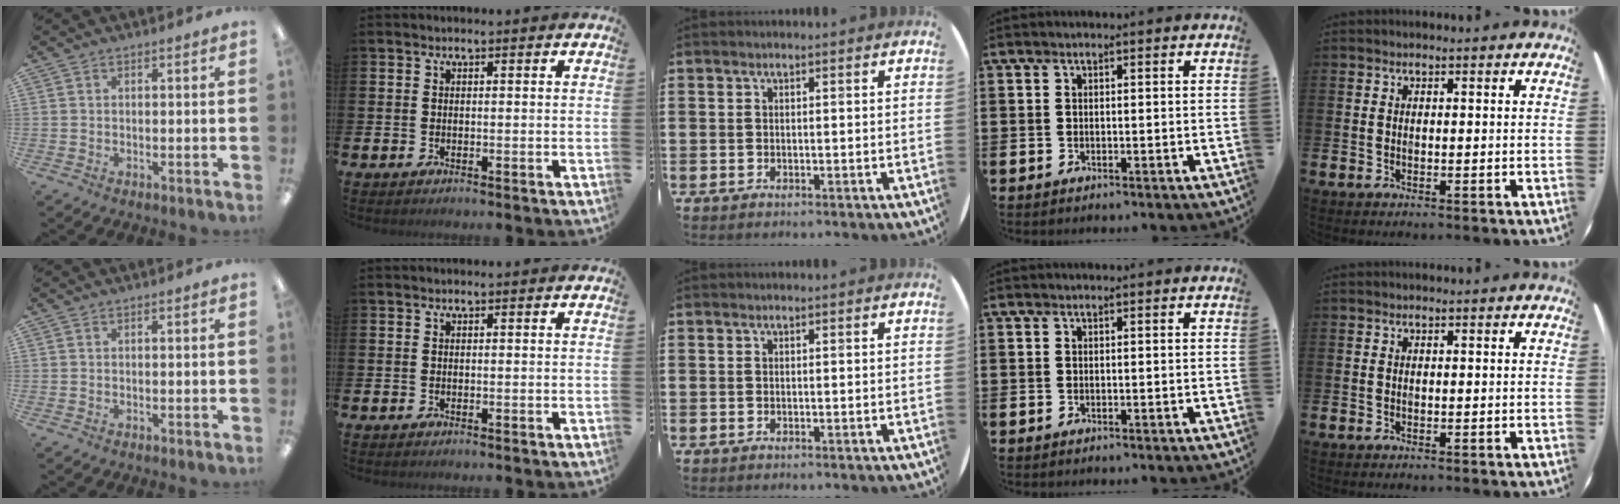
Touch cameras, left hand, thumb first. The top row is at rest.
{}